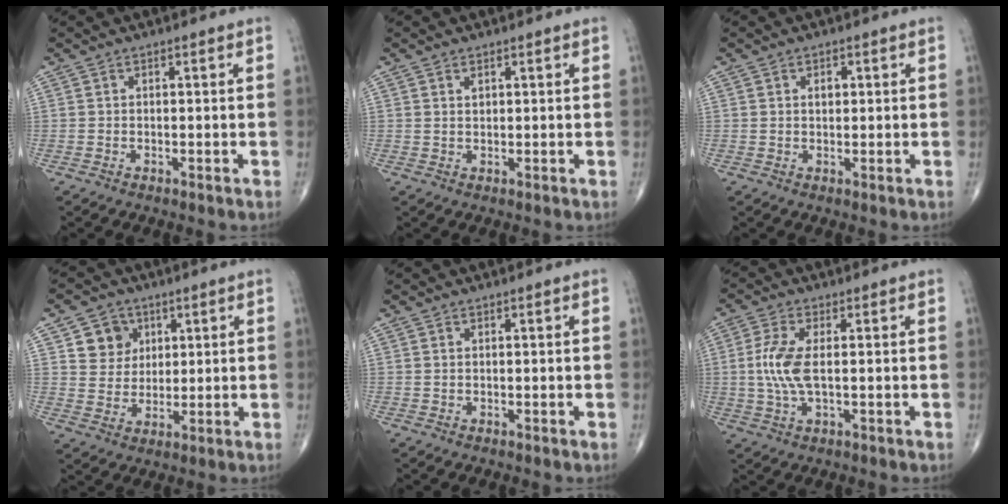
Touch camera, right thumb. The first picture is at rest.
{"total": 1.2, "force": [0.6, 0.8, 0.8], "torque": [-0.008, -0.002, 0.012]}
{"total": 1.6, "force": [0.4, 1.1, 1.1], "torque": [-0.010, 0.001, 0.003]}
{"total": 7.0, "force": [2.8, 6.1, 1.8], "torque": [0.001, -0.009, 0.050]}
{"total": 0.0}
{"total": 6.7, "force": [0.3, 2.4, 6.3], "torque": [-0.154, -0.002, 0.004]}